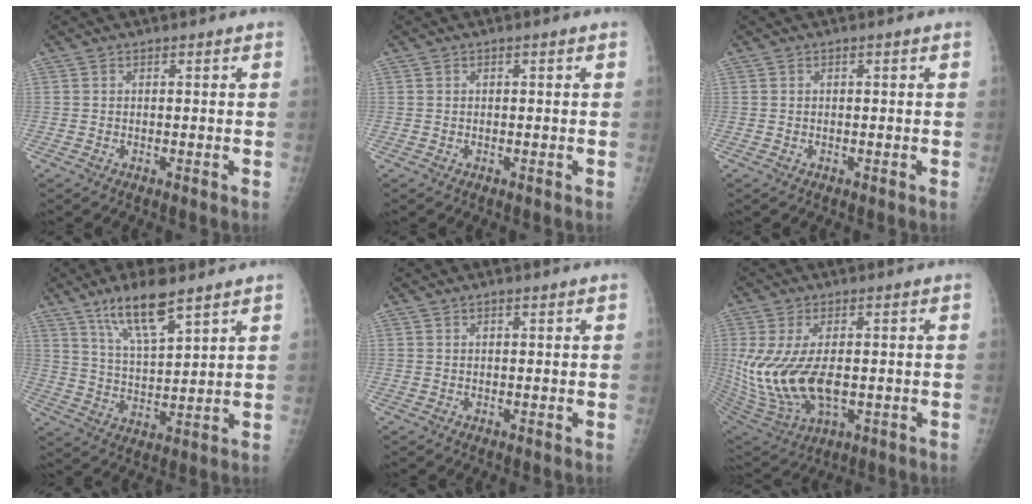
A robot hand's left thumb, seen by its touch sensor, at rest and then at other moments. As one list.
[{"total": 0.0}, {"total": 0.0}, {"total": 11.1, "force": [7.5, 3.1, 7.5], "torque": [-0.120, -0.039, 0.143]}, {"total": 0.7, "force": [0.5, 0.4, 0.2], "torque": [0.003, -0.001, 0.008]}, {"total": 15.9, "force": [-0.6, 8.5, 13.5], "torque": [-0.294, -0.021, 0.008]}]